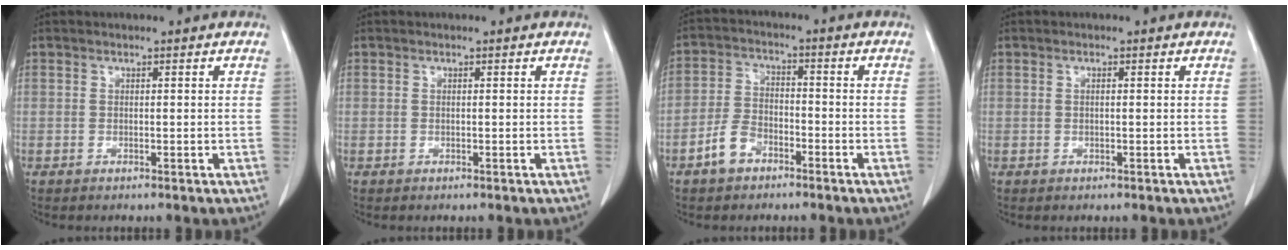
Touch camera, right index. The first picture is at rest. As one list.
[{"total": 0.0}, {"total": 5.6, "force": [-3.5, 3.4, 2.8], "torque": [-0.067, 0.012, -0.064]}, {"total": 0.6, "force": [0.1, 0.1, 0.6], "torque": [-0.011, 0.001, 0.001]}]